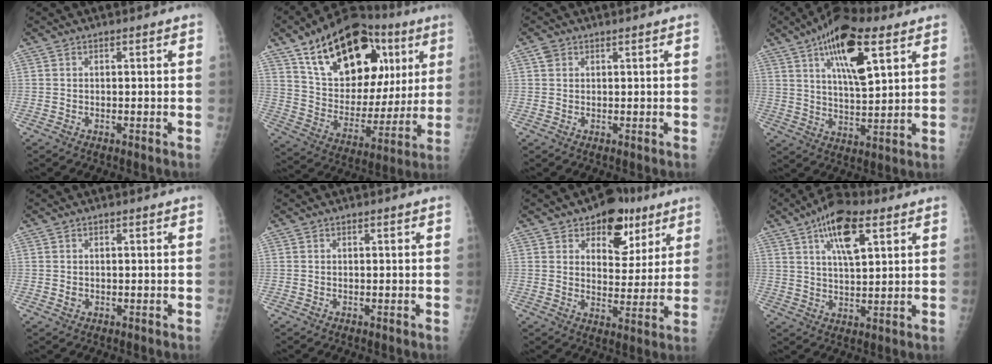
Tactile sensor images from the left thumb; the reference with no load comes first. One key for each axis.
{"total": 28.0, "fx": 12.3, "fy": 15.3, "fz": 19.9, "tx": -0.270, "ty": -0.004, "tz": 0.203}
{"total": 1.4, "fx": 0.7, "fy": 1.1, "fz": 0.5, "tx": 0.003, "ty": 0.002, "tz": 0.011}
{"total": 15.5, "fx": 7.5, "fy": 5.9, "fz": 12.2, "tx": -0.177, "ty": -0.019, "tz": 0.124}
{"total": 1.4, "fx": -0.1, "fy": 1.3, "fz": 0.6, "tx": -0.005, "ty": 0.001, "tz": 0.001}
{"total": 0.0}
{"total": 12.3, "fx": 6.7, "fy": 7.8, "fz": 6.7, "tx": -0.043, "ty": -0.027, "tz": 0.096}
{"total": 11.6, "fx": 5.5, "fy": 4.8, "fz": 9.0, "tx": -0.135, "ty": -0.011, "tz": 0.092}